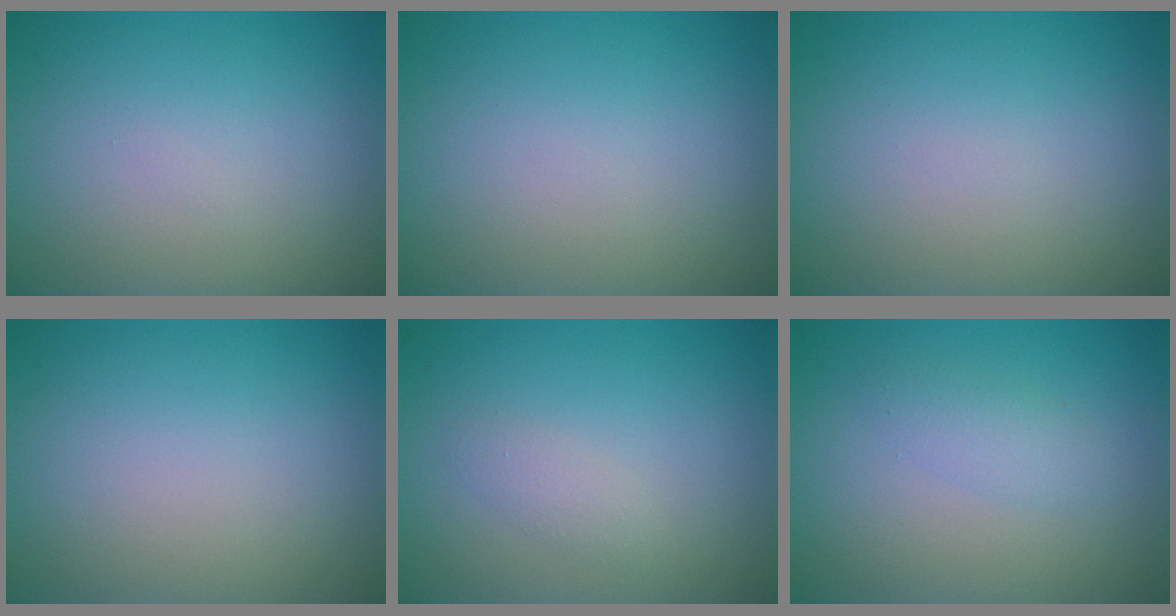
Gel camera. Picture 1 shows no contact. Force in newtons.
{"total": 0.0}
{"total": 0.0}
{"total": 0.0}
{"total": 1.2, "press": 1.2, "slide": 0.1}
{"total": 1.7, "press": 1.7, "slide": 0.1}